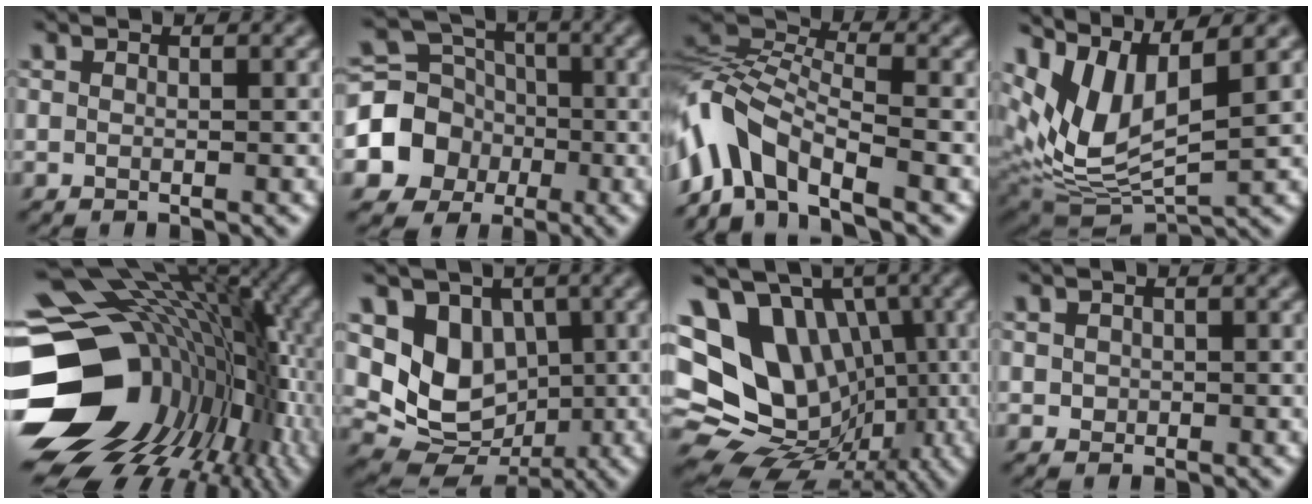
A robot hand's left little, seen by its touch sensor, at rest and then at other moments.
{"total": 6.2, "force": [-2.0, 5.4, 2.2], "torque": [-0.034, 0.004, -0.051]}
{"total": 7.8, "force": [-4.2, 3.4, 5.6], "torque": [-0.106, 0.017, -0.099]}
{"total": 8.3, "force": [3.3, 3.5, 6.7], "torque": [-0.150, -0.001, 0.065]}
{"total": 20.3, "force": [-3.1, 15.1, 13.2], "torque": [-0.249, -0.029, -0.018]}
{"total": 6.9, "force": [1.0, 5.6, 3.8], "torque": [-0.068, -0.024, 0.016]}
{"total": 18.0, "force": [1.4, 14.6, 10.4], "torque": [-0.202, 0.026, 0.028]}
{"total": 0.7, "force": [0.0, 0.7, 0.1], "torque": [-0.002, -0.003, 0.003]}